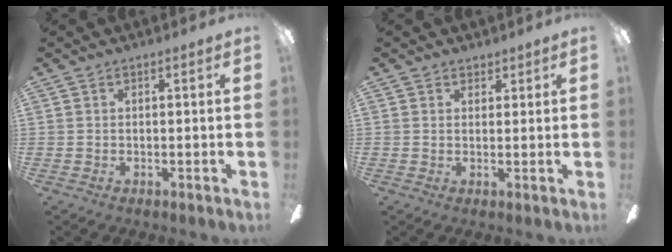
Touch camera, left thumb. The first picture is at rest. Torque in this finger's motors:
{"motor_torque": [-0.15, -0.11, -0.19, -0.22, -0.03]}